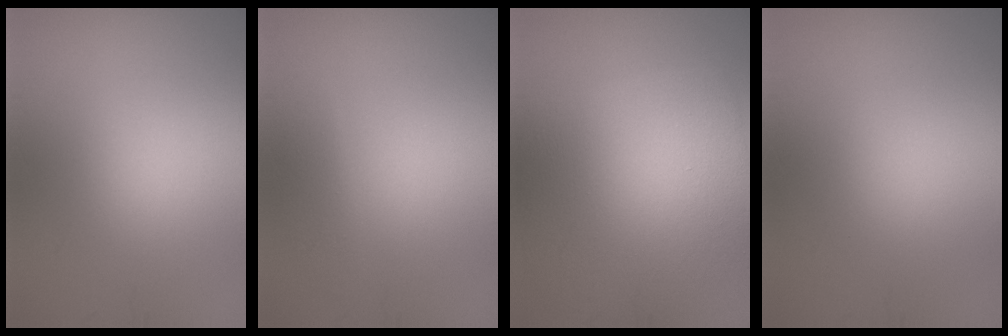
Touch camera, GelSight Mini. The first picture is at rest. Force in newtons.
{"total": 1.4, "press": 1.4, "slide": 0.0}
{"total": 11.8, "press": 11.8, "slide": 0.3}
{"total": 0.0}